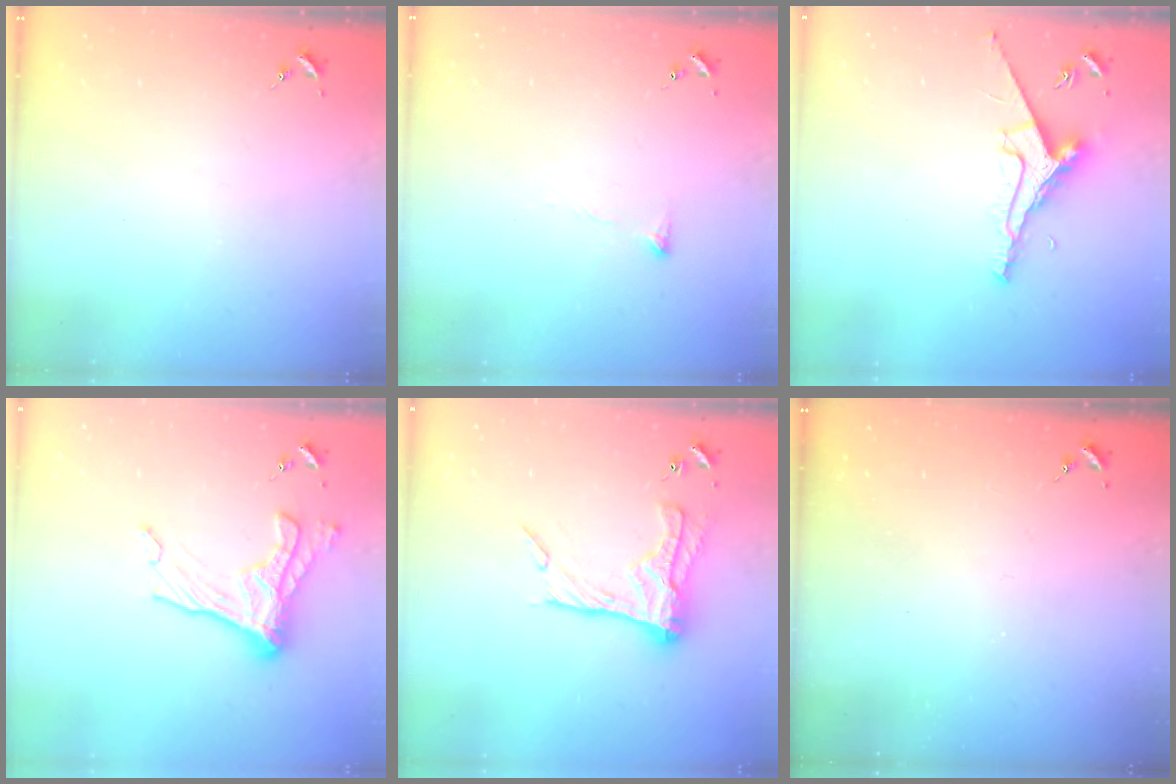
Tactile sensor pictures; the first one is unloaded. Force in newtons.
{"total": 4.3, "press": 4.2, "slide": 0.7}
{"total": 9.0, "press": 8.9, "slide": 0.9}
{"total": 16.0, "press": 15.9, "slide": 1.6}
{"total": 16.9, "press": 16.8, "slide": 1.5}
{"total": 0.0}